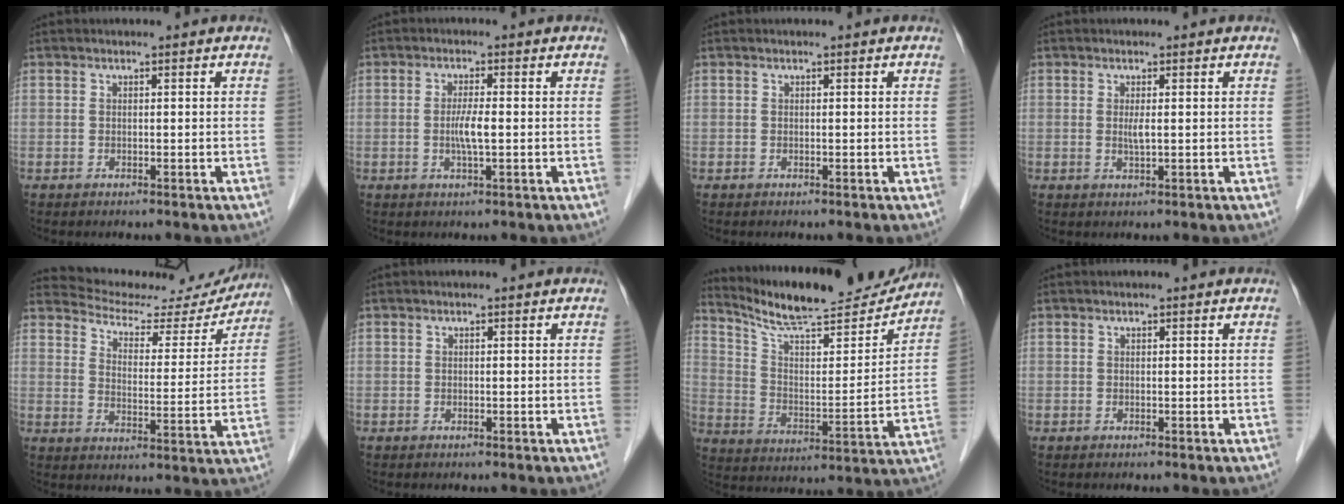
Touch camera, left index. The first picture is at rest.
{"total": 3.2, "force": [-0.4, 0.2, 3.2], "torque": [-0.064, -0.003, -0.007]}
{"total": 0.0}
{"total": 1.5, "force": [0.2, 0.1, 1.5], "torque": [-0.034, -0.002, 0.004]}
{"total": 17.2, "force": [16.6, 3.8, 2.6], "torque": [-0.032, -0.023, 0.211]}
{"total": 0.0}
{"total": 19.4, "force": [18.0, 2.1, 6.7], "torque": [-0.122, -0.024, 0.276]}
{"total": 0.0}